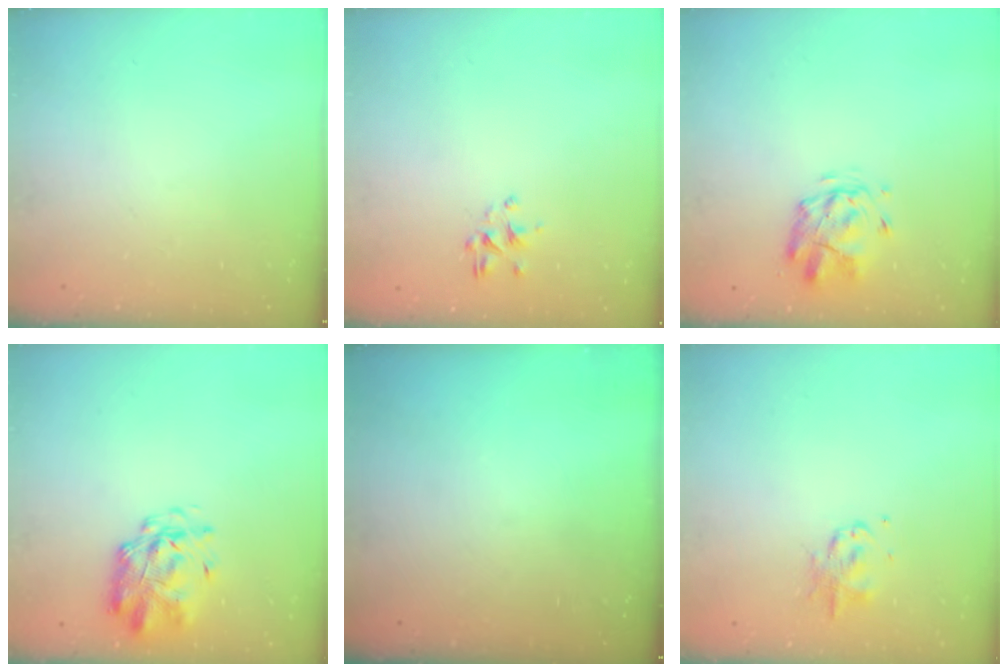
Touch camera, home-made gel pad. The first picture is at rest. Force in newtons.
{"total": 2.2, "press": 2.0, "slide": 0.9}
{"total": 2.8, "press": 2.5, "slide": 1.4}
{"total": 3.1, "press": 3.0, "slide": 0.8}
{"total": 0.0}
{"total": 2.9, "press": 2.8, "slide": 0.4}